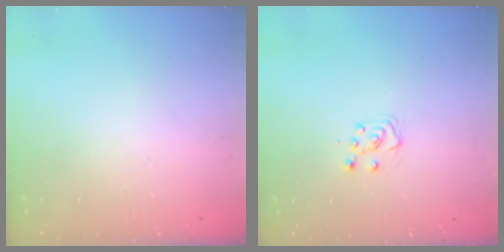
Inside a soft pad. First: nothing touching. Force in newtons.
{"total": 5.0, "press": 4.9, "slide": 0.6}